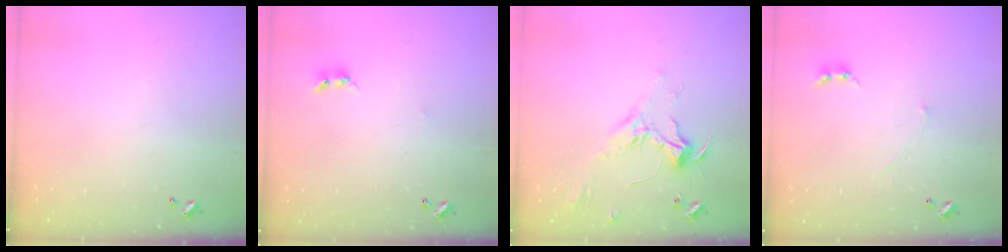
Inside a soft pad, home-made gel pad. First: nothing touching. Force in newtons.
{"total": 2.5, "press": 2.5, "slide": 0.4}
{"total": 2.3, "press": 2.2, "slide": 0.7}
{"total": 0.6, "press": 0.3, "slide": 0.5}